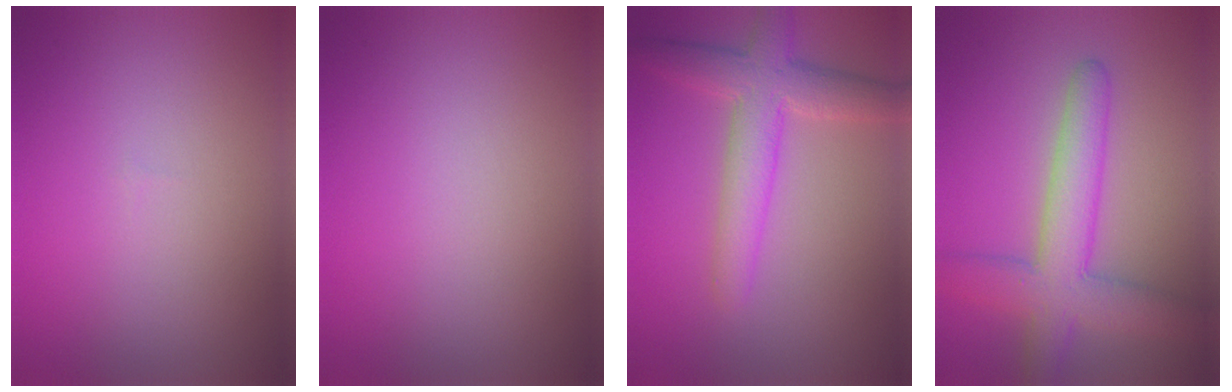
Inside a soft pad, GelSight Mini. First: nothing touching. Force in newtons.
{"total": 0.0}
{"total": 5.1, "press": 5.1, "slide": 0.2}
{"total": 6.4, "press": 6.4, "slide": 0.5}